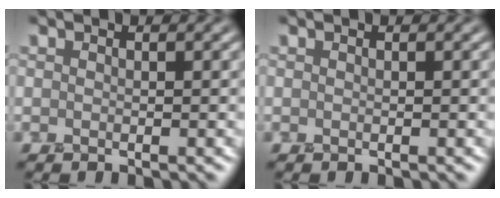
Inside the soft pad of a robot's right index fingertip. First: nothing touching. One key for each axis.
{"total": 0.0}